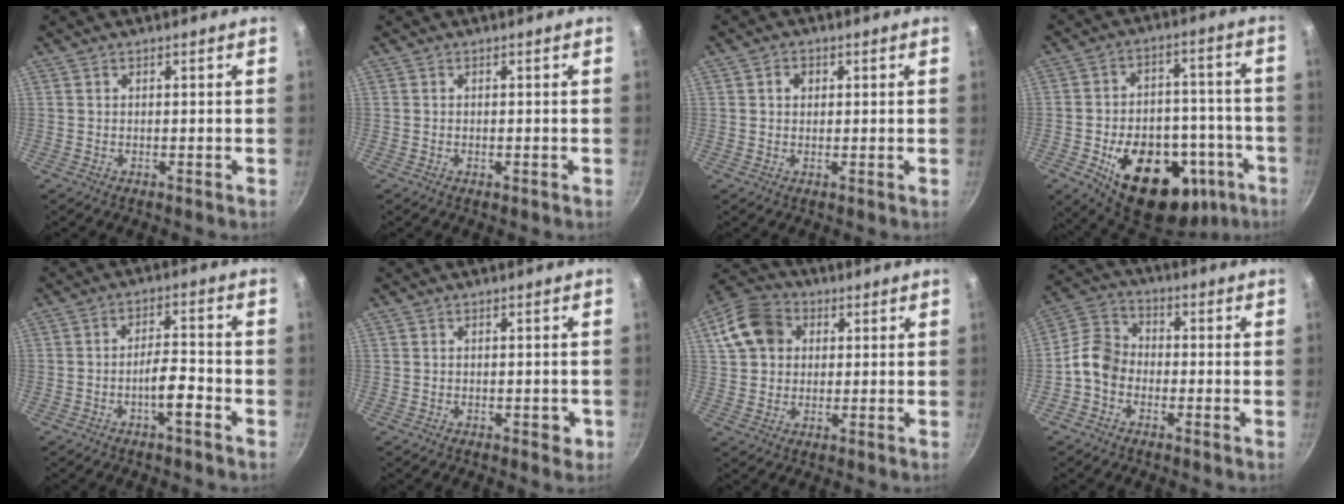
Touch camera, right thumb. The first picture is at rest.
{"total": 0.6, "force": [-0.2, 0.2, 0.5], "torque": [-0.008, 0.001, -0.003]}
{"total": 2.4, "force": [0.6, 2.0, 1.2], "torque": [-0.007, 0.002, 0.008]}
{"total": 25.3, "force": [-11.2, 15.5, 16.6], "torque": [-0.196, 0.042, -0.141]}
{"total": 5.4, "force": [-2.8, 1.4, 4.3], "torque": [-0.070, 0.029, -0.047]}
{"total": 2.3, "force": [-0.8, 1.3, 1.7], "torque": [-0.011, 0.006, -0.007]}
{"total": 11.1, "force": [3.0, 9.0, 5.9], "torque": [-0.085, 0.017, 0.039]}
{"total": 7.4, "force": [-2.4, 5.8, 3.9], "torque": [-0.056, 0.033, -0.069]}